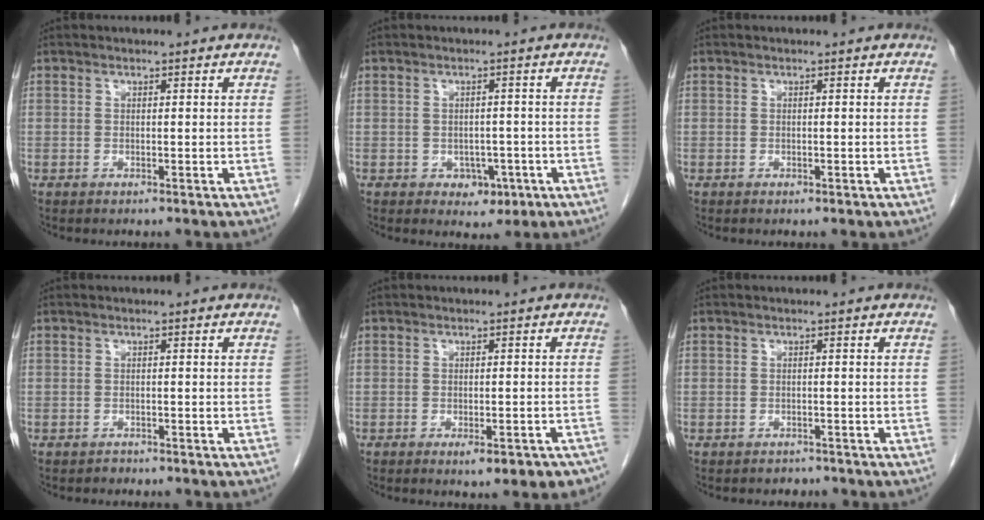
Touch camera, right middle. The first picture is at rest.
{"total": 3.5, "force": [-1.4, 2.6, 1.9], "torque": [-0.016, 0.005, -0.010]}
{"total": 0.0}
{"total": 0.5, "force": [-0.5, 0.2, -0.1], "torque": [-0.008, -0.002, -0.010]}
{"total": 5.7, "force": [-4.0, 1.8, 3.7], "torque": [-0.031, -0.001, -0.049]}
{"total": 1.2, "force": [-1.1, 0.6, -0.2], "torque": [-0.006, -0.001, -0.017]}